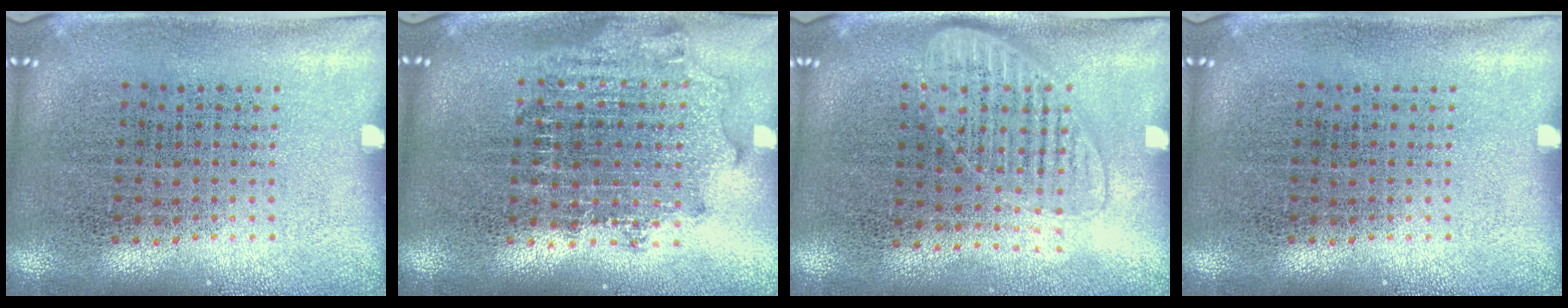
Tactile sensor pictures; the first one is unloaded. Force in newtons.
{"total": 1.8, "press": 1.4, "slide": 1.1}
{"total": 1.4, "press": 1.3, "slide": 0.6}
{"total": 0.0}